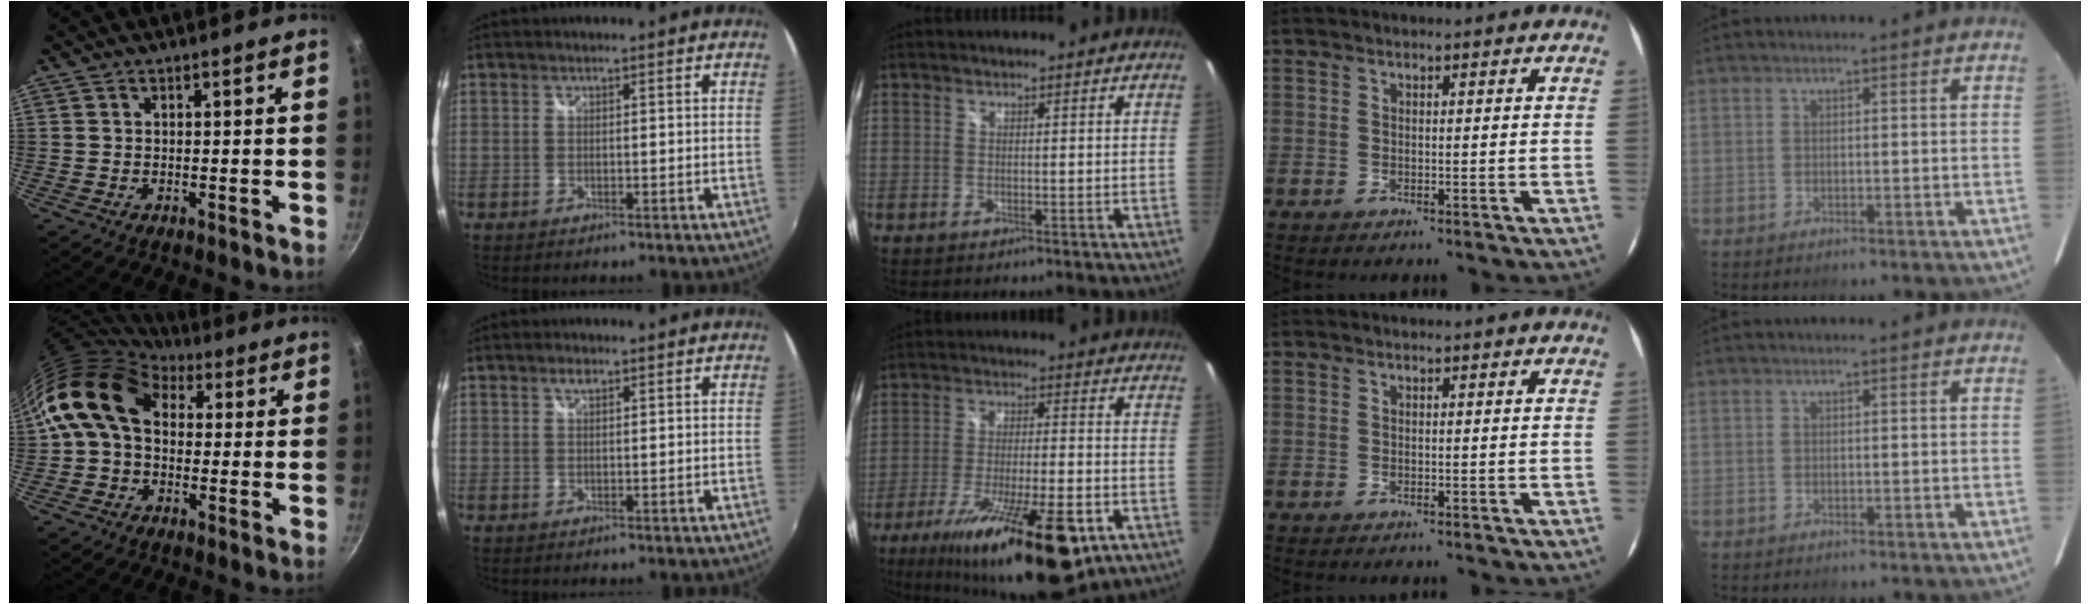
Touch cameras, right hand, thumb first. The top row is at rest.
{"thumb": {"total": 13.0, "force": [2.7, 9.6, 8.4], "torque": [-0.131, 0.015, 0.024]}, "index": {"total": 1.3, "force": [0.8, 0.5, 0.8], "torque": [-0.014, 0.004, 0.013]}, "middle": {"total": 21.8, "force": [-13.1, 6.1, 16.3], "torque": [-0.284, -0.045, -0.207]}}